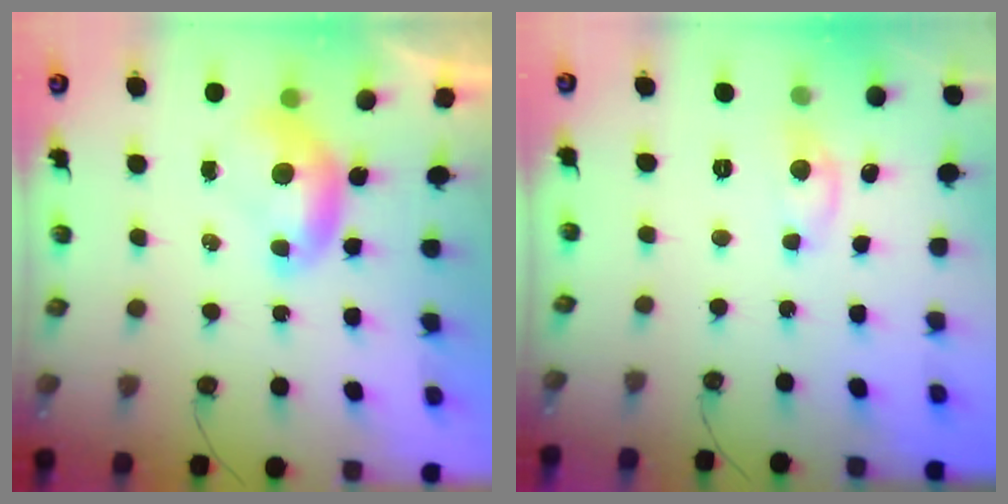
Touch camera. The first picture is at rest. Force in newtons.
{"total": 0.0}